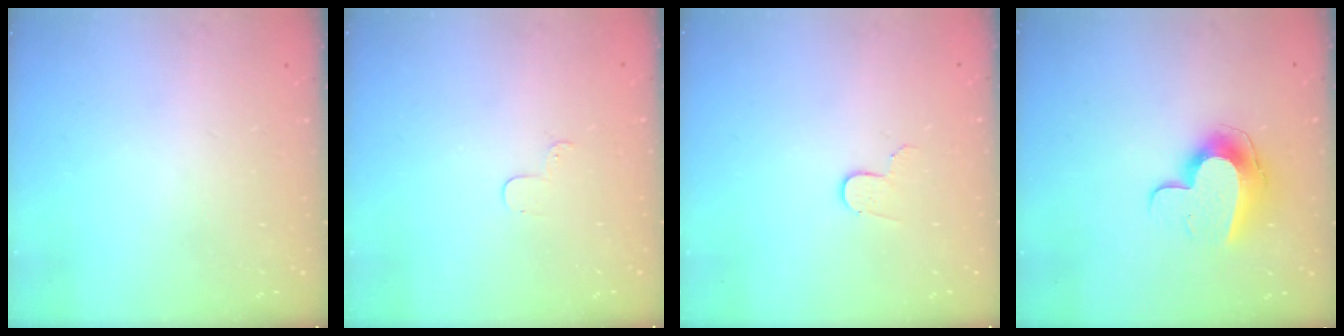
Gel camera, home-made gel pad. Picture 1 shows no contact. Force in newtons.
{"total": 2.9, "press": 2.9, "slide": 0.3}
{"total": 3.4, "press": 3.4, "slide": 0.3}
{"total": 12.2, "press": 12.2, "slide": 0.9}